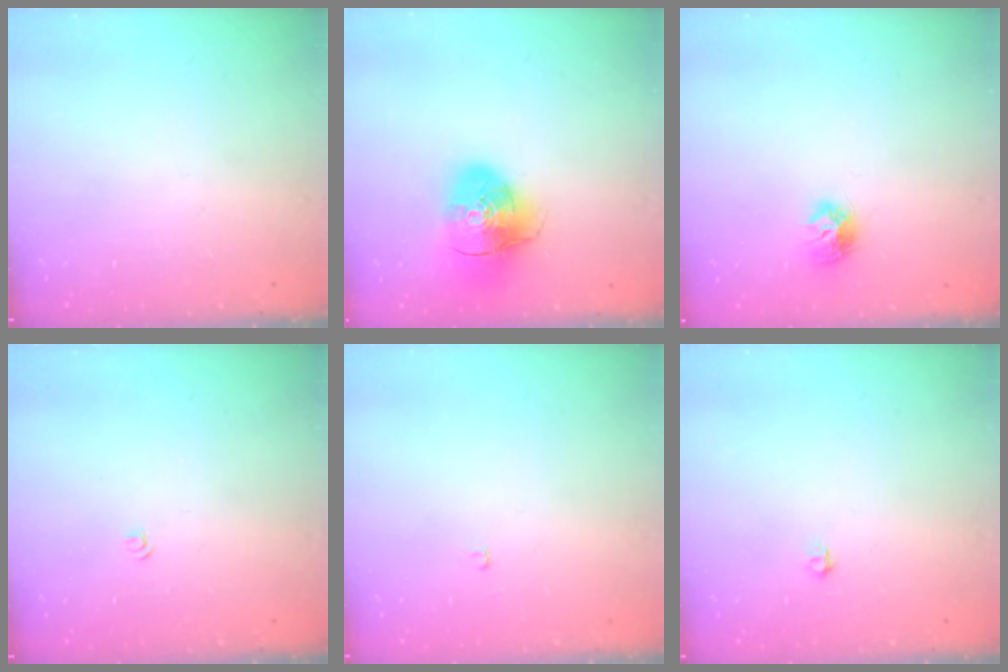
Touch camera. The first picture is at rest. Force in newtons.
{"total": 14.0, "press": 13.8, "slide": 2.3}
{"total": 8.3, "press": 8.3, "slide": 0.2}
{"total": 3.2, "press": 3.2, "slide": 0.4}
{"total": 2.1, "press": 2.1, "slide": 0.2}
{"total": 4.0, "press": 4.0, "slide": 0.6}